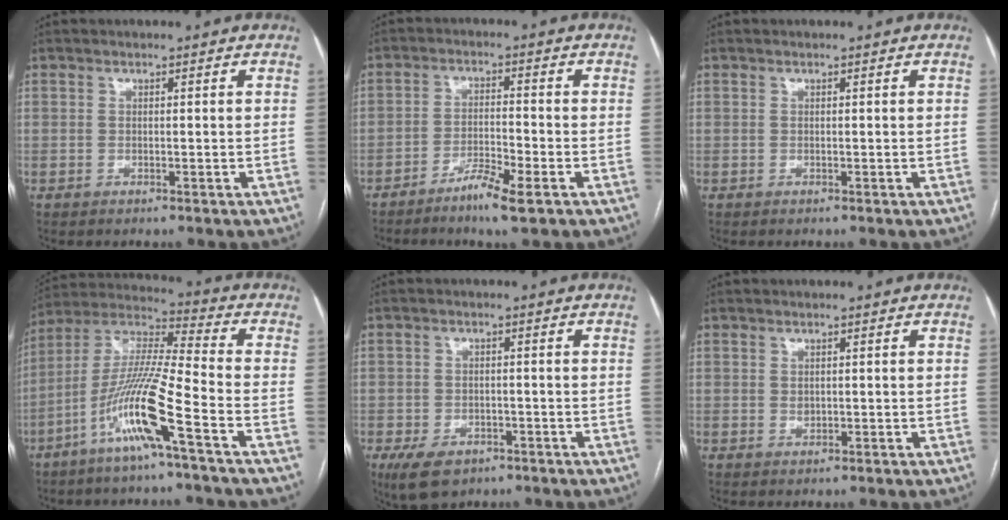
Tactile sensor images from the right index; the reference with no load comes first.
{"total": 5.6, "force": [-3.6, 0.5, 4.3], "torque": [-0.078, -0.004, -0.064]}
{"total": 0.0}
{"total": 14.1, "force": [-6.6, -0.6, 12.5], "torque": [-0.256, -0.009, -0.134]}
{"total": 6.4, "force": [-3.8, 4.2, 3.0], "torque": [-0.055, -0.002, -0.051]}
{"total": 0.8, "force": [0.1, 0.7, 0.4], "torque": [-0.006, 0.001, 0.002]}